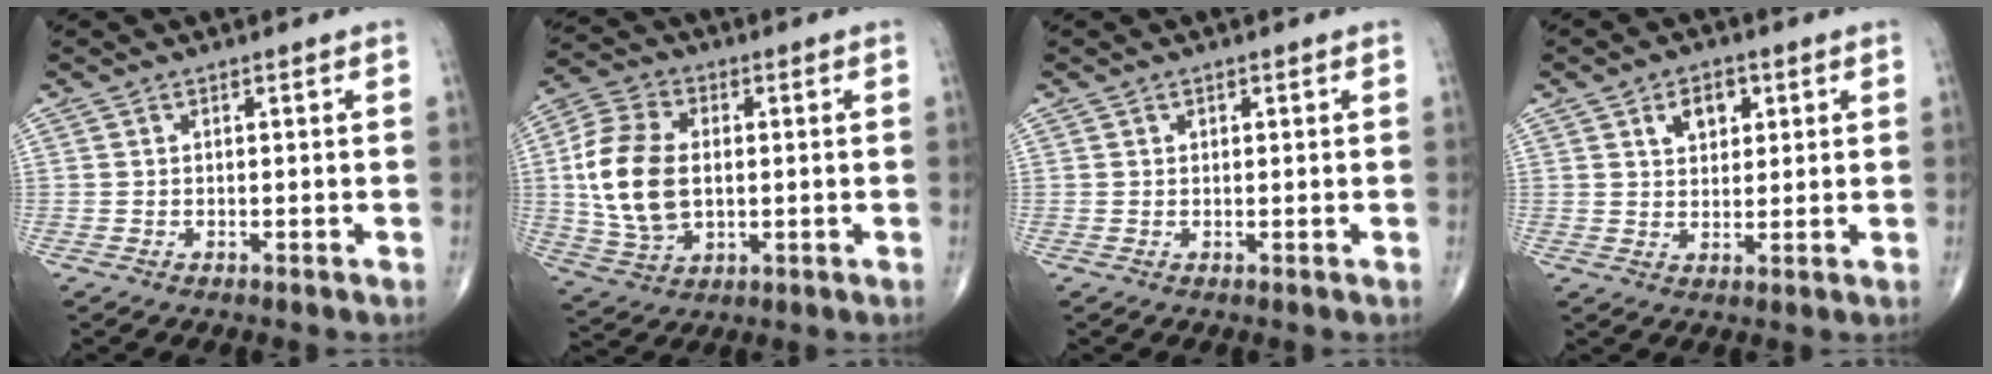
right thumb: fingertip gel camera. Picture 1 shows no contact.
{"total": 14.8, "force": [0.6, 9.5, 11.3], "torque": [-0.222, 0.004, 0.014]}
{"total": 0.7, "force": [0.3, 0.6, 0.2], "torque": [0.002, -0.001, 0.004]}
{"total": 5.6, "force": [2.4, 3.7, 3.4], "torque": [-0.030, -0.009, 0.036]}